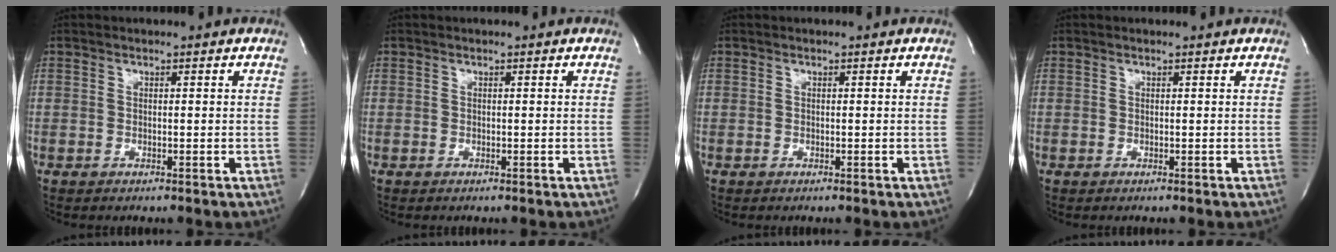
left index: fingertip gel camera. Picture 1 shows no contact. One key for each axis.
{"total": 0.0}
{"total": 0.0}
{"total": 0.0}